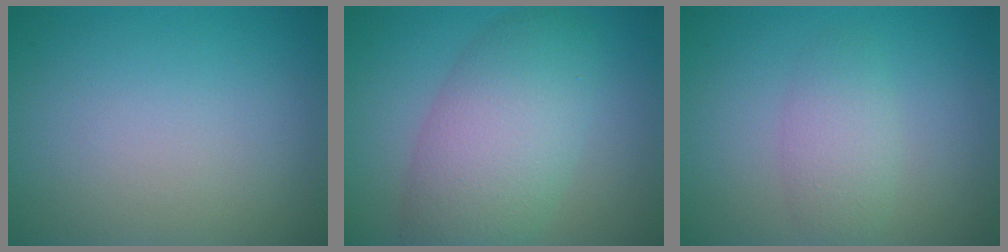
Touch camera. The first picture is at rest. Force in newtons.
{"total": 7.3, "press": 7.3, "slide": 0.5}
{"total": 2.5, "press": 2.5, "slide": 0.2}